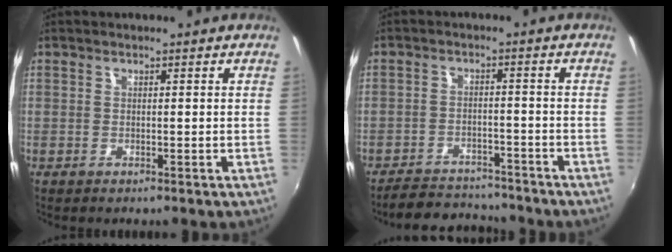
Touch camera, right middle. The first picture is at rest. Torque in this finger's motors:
{"motor_torque": [0.95, -1.13, 0.23, 0.11]}